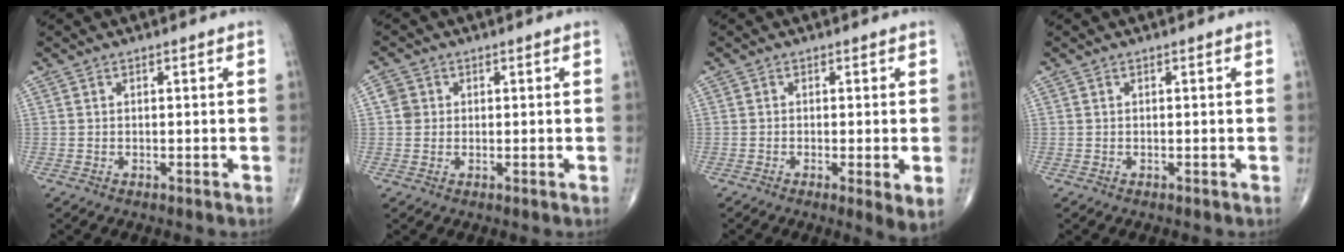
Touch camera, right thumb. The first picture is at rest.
{"total": 2.5, "force": [0.5, 2.4, 0.7], "torque": [0.001, 0.002, 0.007]}
{"total": 3.8, "force": [-0.8, 0.5, 3.7], "torque": [-0.068, -0.015, -0.016]}
{"total": 0.0}